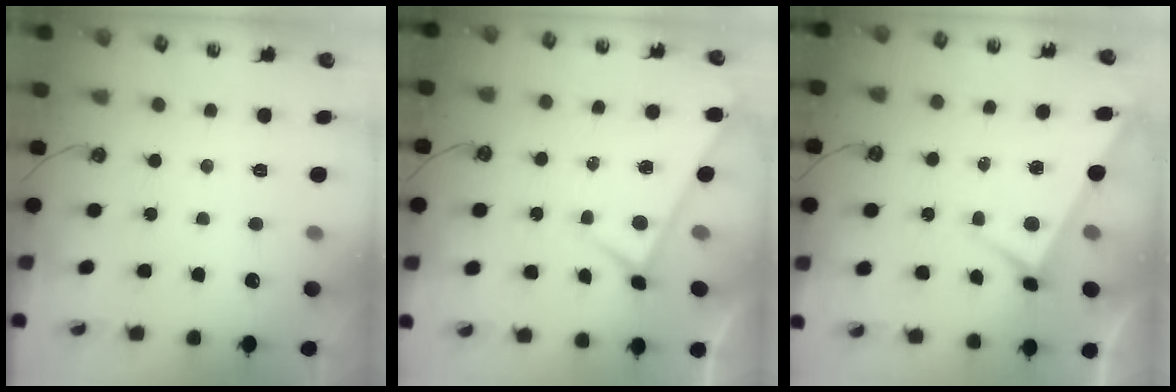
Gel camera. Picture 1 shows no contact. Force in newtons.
{"total": 0.0}
{"total": 3.6, "press": 3.6, "slide": 0.2}